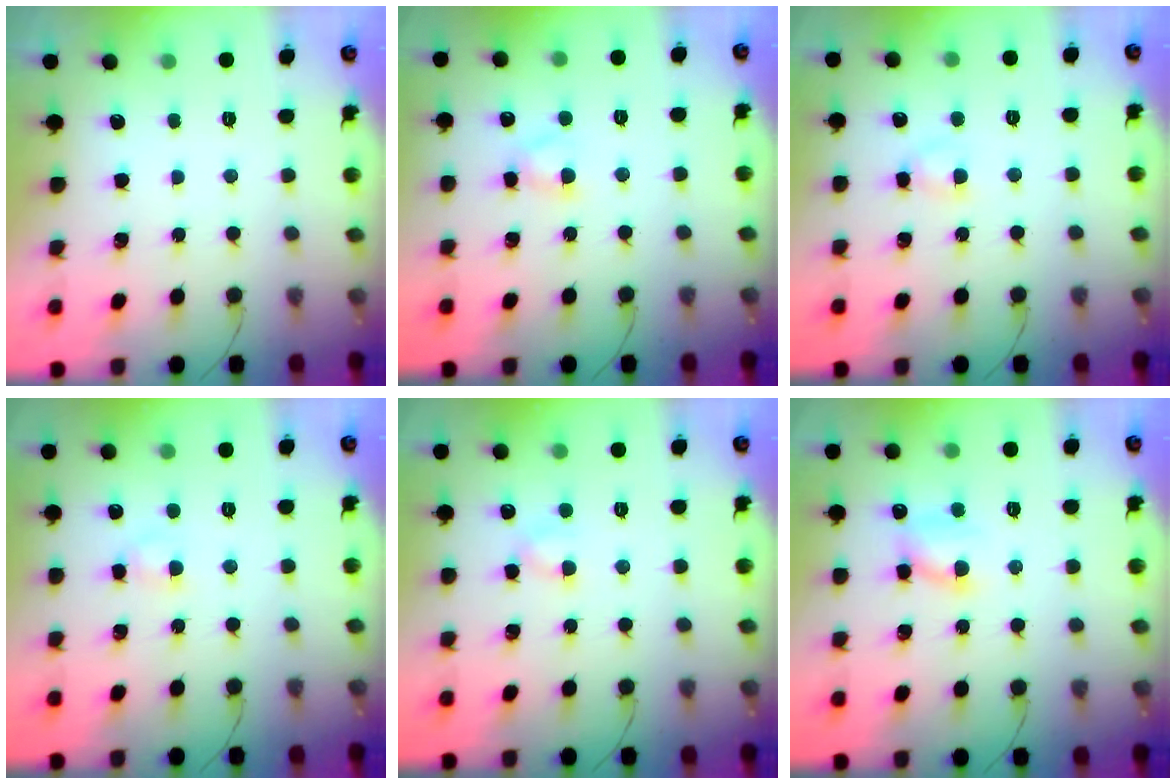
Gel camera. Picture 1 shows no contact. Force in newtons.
{"total": 3.6, "press": 3.4, "slide": 1.0}
{"total": 3.6, "press": 3.4, "slide": 1.3}
{"total": 2.7, "press": 2.4, "slide": 1.2}
{"total": 3.2, "press": 3.1, "slide": 1.0}
{"total": 7.1, "press": 7.1, "slide": 0.6}